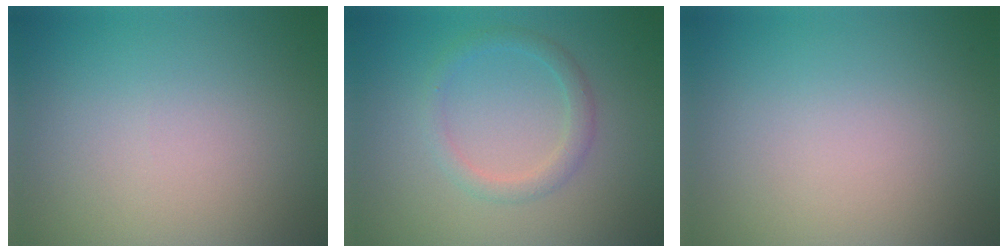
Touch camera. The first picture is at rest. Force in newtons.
{"total": 2.0, "press": 2.0, "slide": 0.1}
{"total": 0.0}